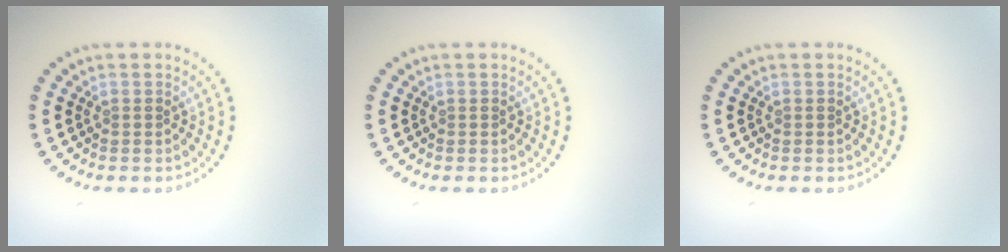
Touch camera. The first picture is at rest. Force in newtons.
{"total": 0.0}
{"total": 0.0}